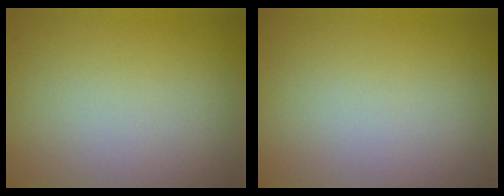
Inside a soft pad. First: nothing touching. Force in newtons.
{"total": 0.0}